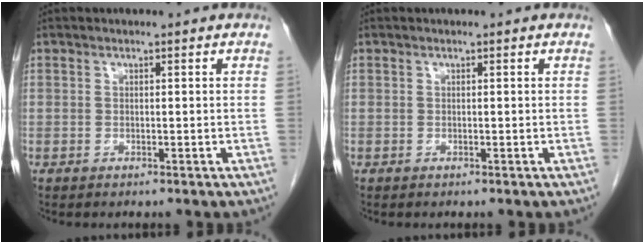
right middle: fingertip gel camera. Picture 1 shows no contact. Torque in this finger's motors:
{"motor_torque": [0.00, 0.00, 0.00, 0.00]}